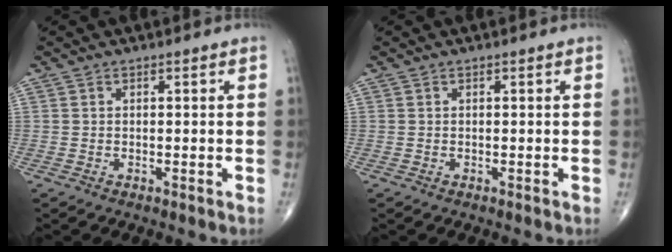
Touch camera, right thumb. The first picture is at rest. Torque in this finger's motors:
{"motor_torque": [-0.14, 0.11, -0.03, -0.10, 0.01]}